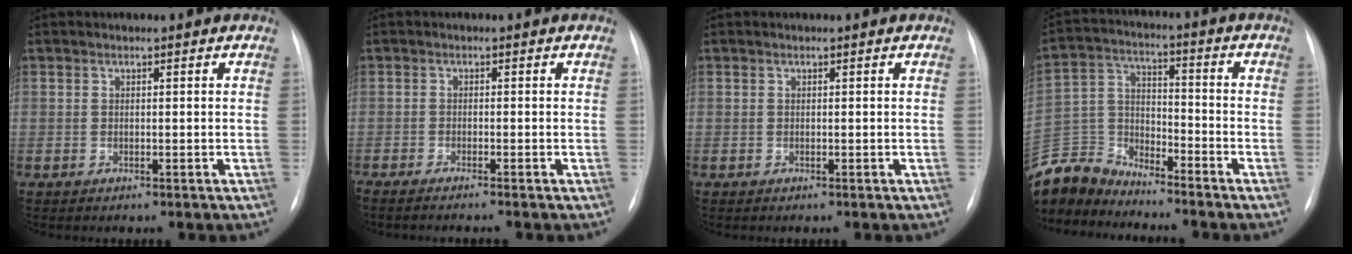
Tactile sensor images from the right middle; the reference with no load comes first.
{"total": 3.5, "force": [-2.9, -0.4, 1.9], "torque": [-0.022, -0.002, -0.041]}
{"total": 0.0}
{"total": 10.5, "force": [-10.2, 2.1, 0.7], "torque": [-0.023, 0.016, -0.206]}